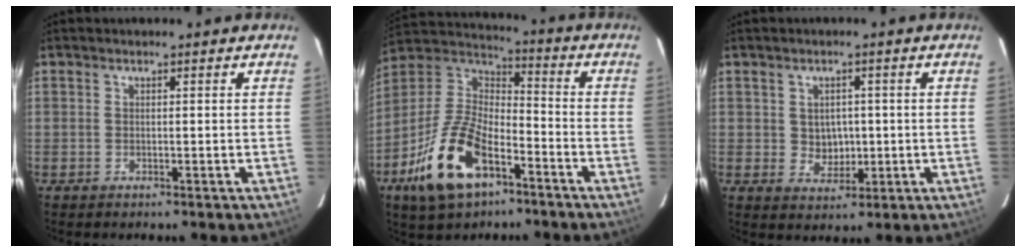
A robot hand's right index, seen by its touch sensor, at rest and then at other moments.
{"total": 18.5, "force": [-9.5, 9.2, 13.1], "torque": [-0.286, -0.012, -0.173]}
{"total": 4.4, "force": [0.1, 4.0, 1.8], "torque": [-0.031, 0.005, 0.012]}